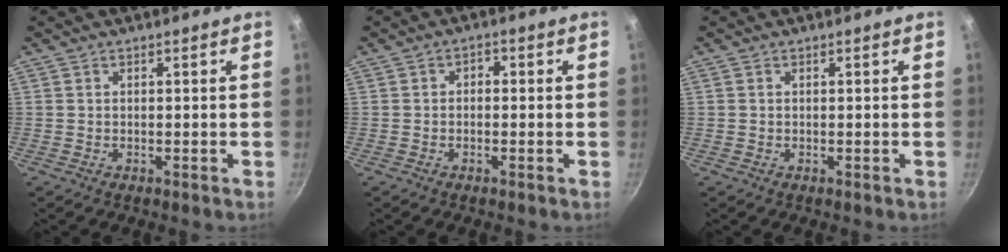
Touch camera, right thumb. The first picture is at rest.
{"total": 1.5, "force": [-0.4, 1.2, 0.9], "torque": [-0.013, 0.007, -0.009]}
{"total": 0.0}